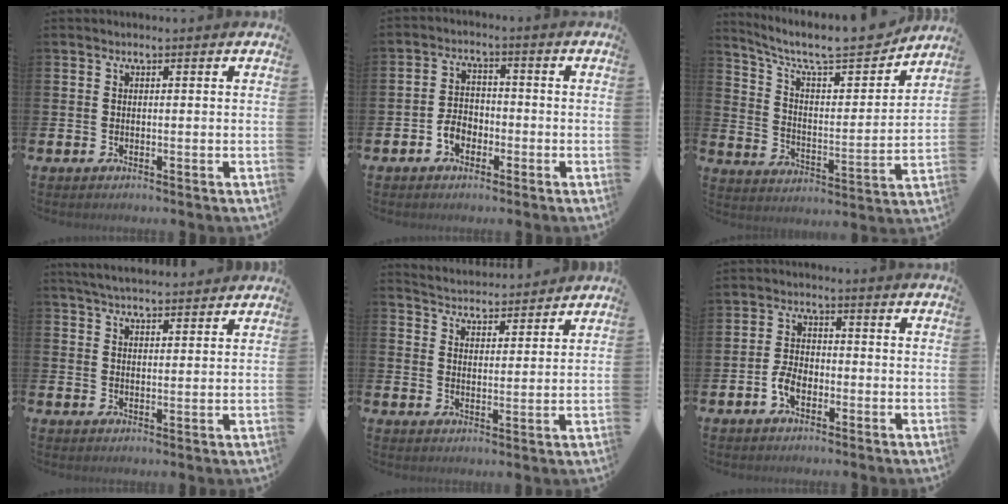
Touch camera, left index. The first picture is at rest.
{"total": 3.4, "force": [-1.8, 2.4, 1.5], "torque": [-0.025, 0.004, -0.039]}
{"total": 9.7, "force": [8.5, 2.3, 3.9], "torque": [-0.101, -0.064, 0.142]}
{"total": 4.3, "force": [4.2, 0.5, 0.8], "torque": [-0.022, -0.016, 0.077]}
{"total": 4.5, "force": [4.5, 0.4, -0.5], "torque": [-0.003, -0.032, 0.078]}
{"total": 3.4, "force": [-1.5, 2.0, 2.2], "torque": [-0.041, 0.007, -0.028]}